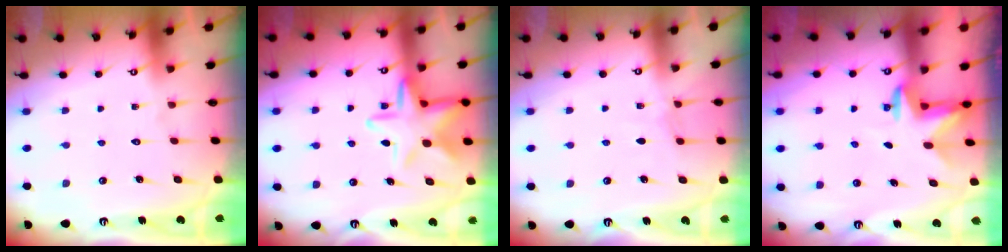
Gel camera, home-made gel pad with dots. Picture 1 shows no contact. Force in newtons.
{"total": 12.6, "press": 12.5, "slide": 1.0}
{"total": 3.8, "press": 3.8, "slide": 0.4}
{"total": 3.0, "press": 2.9, "slide": 0.7}